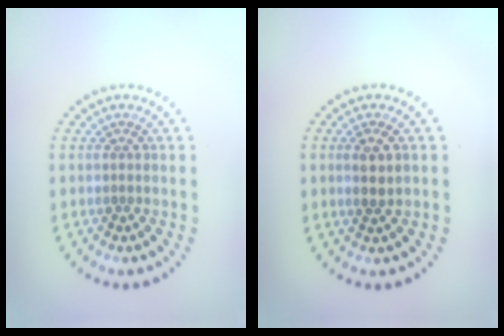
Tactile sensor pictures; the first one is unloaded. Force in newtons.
{"total": 1.4, "press": 1.3, "slide": 0.5}